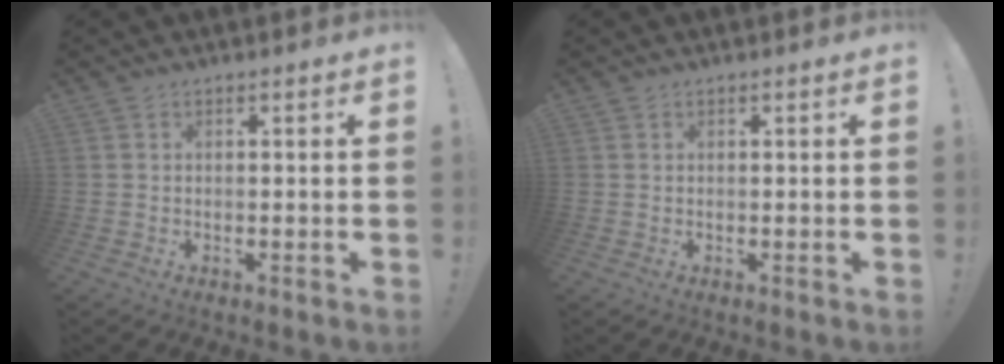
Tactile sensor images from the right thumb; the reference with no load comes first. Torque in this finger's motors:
{"motor_torque": [0.08, 0.02, 0.31, -0.06, -0.01]}